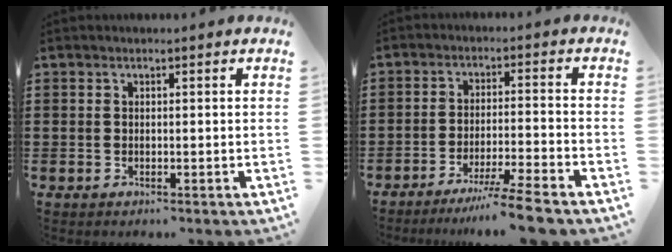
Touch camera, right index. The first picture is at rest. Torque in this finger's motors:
{"motor_torque": [0.03, 0.15, -0.35, -0.06]}